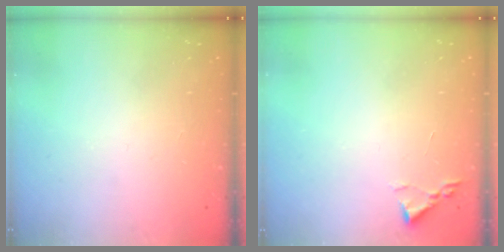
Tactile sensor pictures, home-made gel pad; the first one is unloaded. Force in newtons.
{"total": 1.8, "press": 1.8, "slide": 0.3}